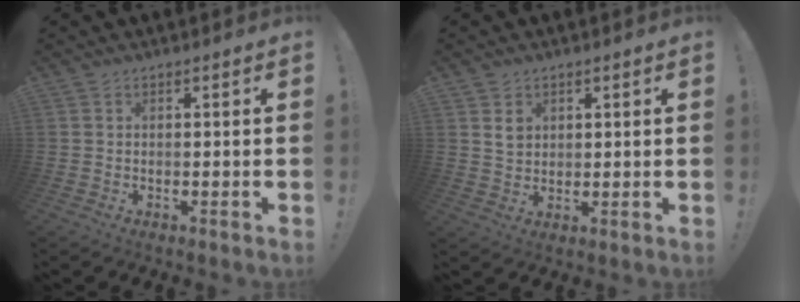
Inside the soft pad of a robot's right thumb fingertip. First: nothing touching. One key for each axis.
{"total": 4.3, "fx": 2.2, "fy": 3.5, "fz": 1.5, "tx": -0.009, "ty": -0.008, "tz": 0.037}